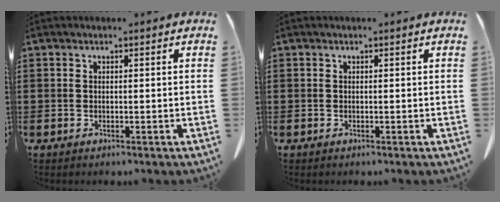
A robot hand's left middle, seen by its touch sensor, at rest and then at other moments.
{"total": 0.0}